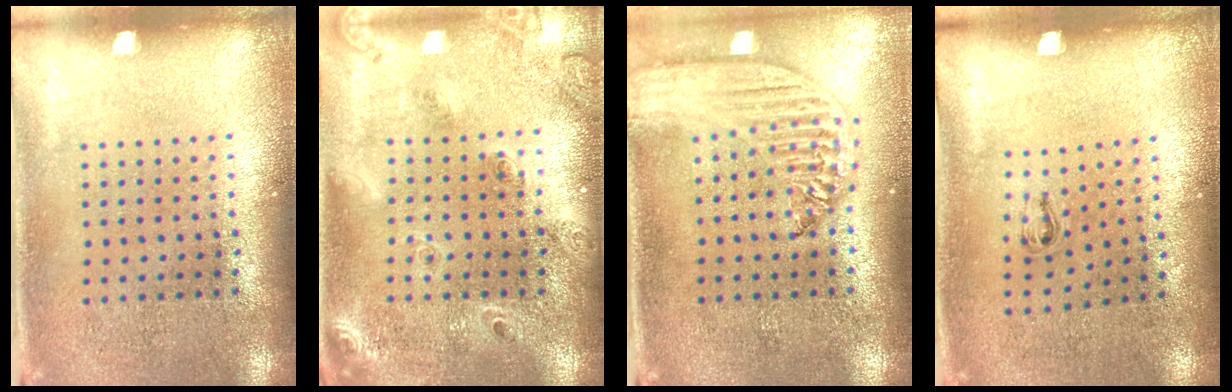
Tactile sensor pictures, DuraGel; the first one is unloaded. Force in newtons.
{"total": 1.8, "press": 1.7, "slide": 0.7}
{"total": 2.6, "press": 2.2, "slide": 1.4}
{"total": 0.5, "press": 0.3, "slide": 0.5}